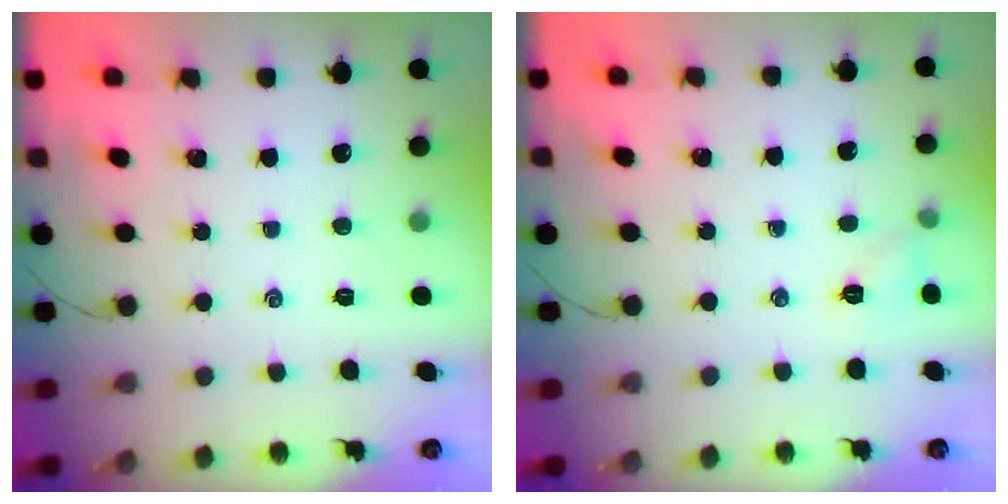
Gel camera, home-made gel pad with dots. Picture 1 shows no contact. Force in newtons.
{"total": 5.5, "press": 5.3, "slide": 1.7}